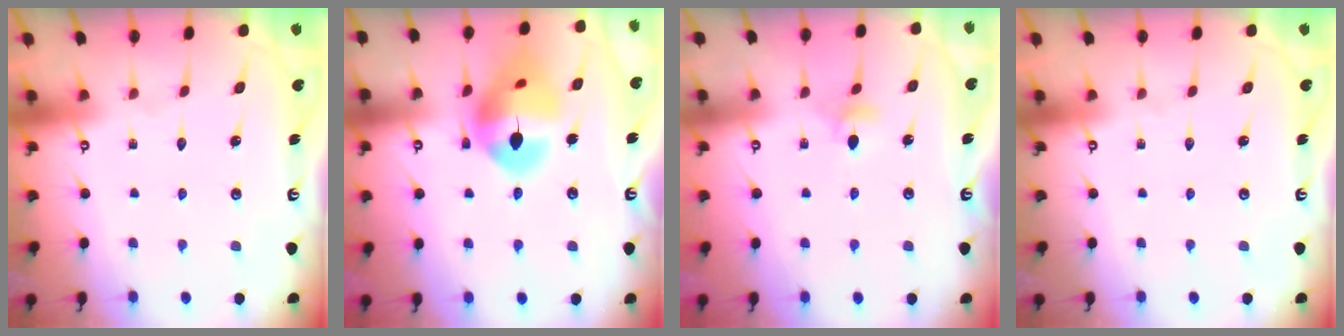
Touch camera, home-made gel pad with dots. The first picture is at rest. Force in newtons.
{"total": 16.6, "press": 16.5, "slide": 2.1}
{"total": 3.6, "press": 3.4, "slide": 1.0}
{"total": 0.0}